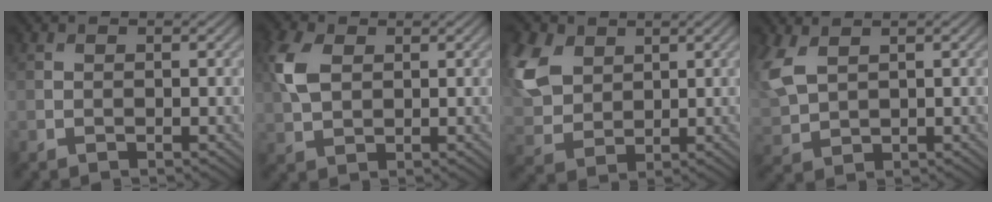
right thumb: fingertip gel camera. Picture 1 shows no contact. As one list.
[{"total": 5.3, "force": [1.5, 3.5, 3.7], "torque": [-0.102, 0.009, 0.028]}, {"total": 9.8, "force": [3.7, 6.8, 5.9], "torque": [-0.188, 0.020, 0.075]}, {"total": 6.6, "force": [2.8, 3.8, 4.6], "torque": [-0.149, 0.008, 0.063]}]